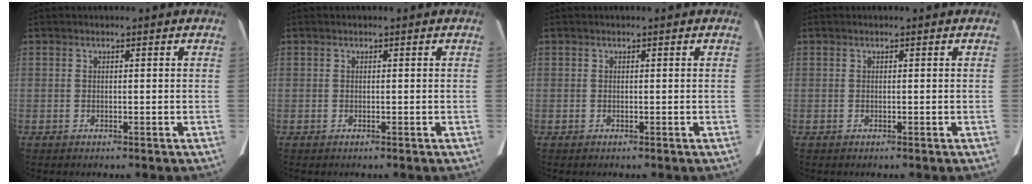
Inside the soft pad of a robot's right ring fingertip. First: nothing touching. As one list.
[{"total": 0.0}, {"total": 0.0}, {"total": 0.0}]